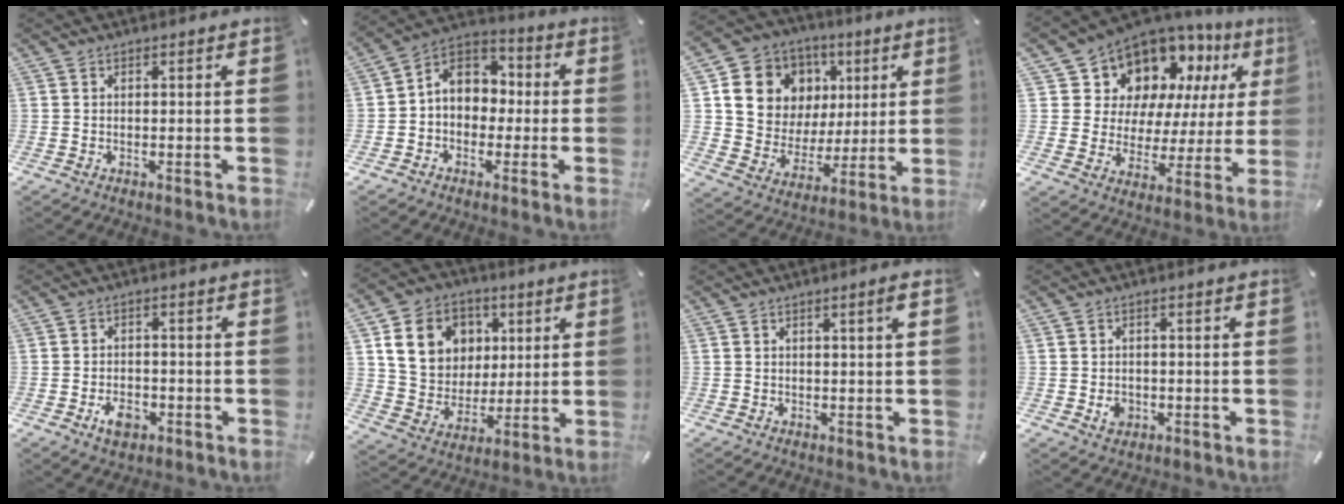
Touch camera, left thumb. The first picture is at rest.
{"total": 7.8, "force": [0.2, 7.1, 3.3], "torque": [-0.080, 0.011, 0.002]}
{"total": 13.4, "force": [4.9, 12.0, 3.3], "torque": [-0.050, -0.033, 0.103]}
{"total": 11.7, "force": [8.5, 7.8, 2.1], "torque": [-0.047, -0.091, 0.154]}
{"total": 5.1, "force": [-2.3, 3.4, 2.9], "torque": [-0.051, 0.006, -0.043]}
{"total": 14.3, "force": [4.8, 12.5, 5.2], "torque": [-0.086, -0.006, 0.099]}
{"total": 2.0, "force": [0.7, 0.0, 1.9], "torque": [-0.036, 0.000, 0.010]}
{"total": 3.0, "force": [-0.7, 2.5, 1.4], "torque": [-0.016, 0.002, -0.013]}